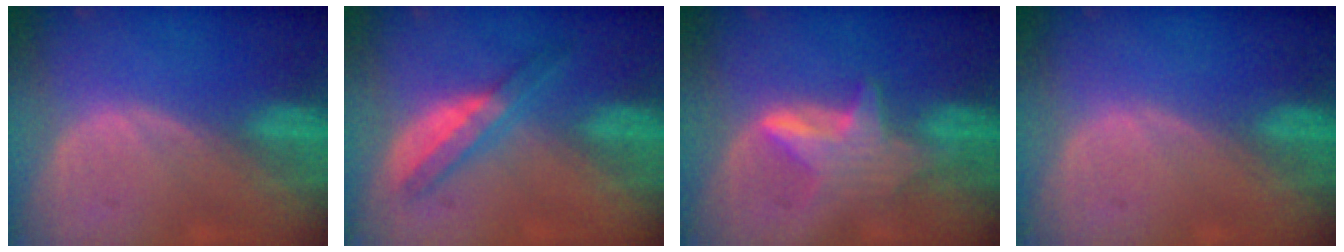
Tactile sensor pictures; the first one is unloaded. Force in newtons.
{"total": 5.4, "press": 5.0, "slide": 1.8}
{"total": 5.9, "press": 5.8, "slide": 0.8}
{"total": 0.0}